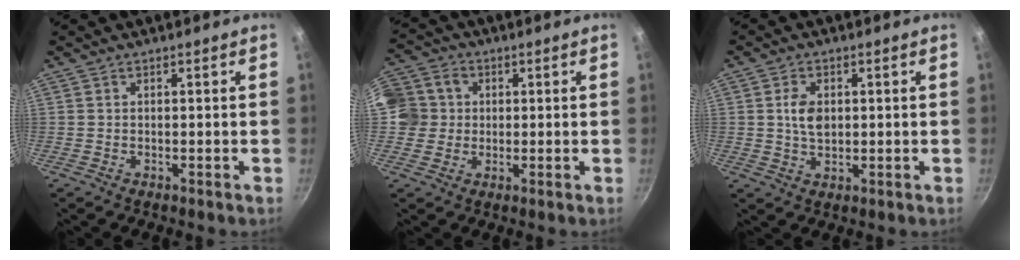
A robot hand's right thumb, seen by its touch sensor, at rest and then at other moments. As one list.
[{"total": 10.9, "force": [1.1, 10.2, 3.8], "torque": [-0.062, 0.018, 0.009]}, {"total": 5.1, "force": [0.8, 3.4, 3.7], "torque": [-0.059, -0.002, 0.014]}]